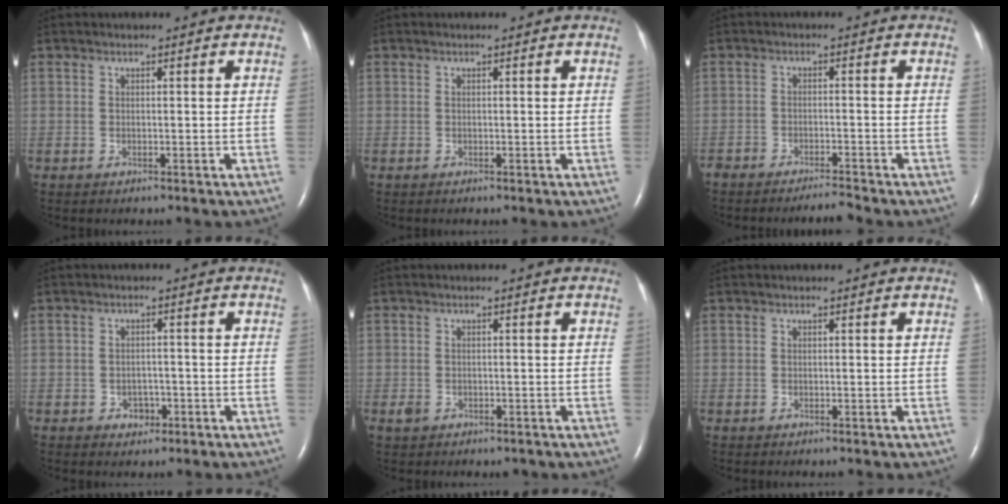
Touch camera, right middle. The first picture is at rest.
{"total": 0.0}
{"total": 2.7, "force": [-2.6, -0.3, 0.5], "torque": [-0.010, -0.011, -0.046]}
{"total": 2.4, "force": [-1.1, 1.9, 1.0], "torque": [-0.011, 0.005, -0.011]}
{"total": 1.8, "force": [-1.0, 1.3, 0.8], "torque": [-0.020, 0.001, -0.008]}
{"total": 0.0}